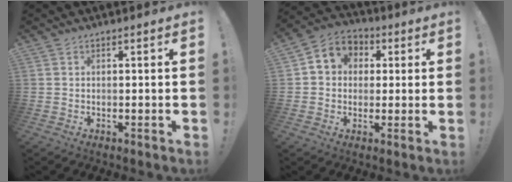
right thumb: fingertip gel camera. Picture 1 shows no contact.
{"total": 7.8, "force": [1.2, 7.1, 3.1], "torque": [-0.035, 0.000, 0.028]}